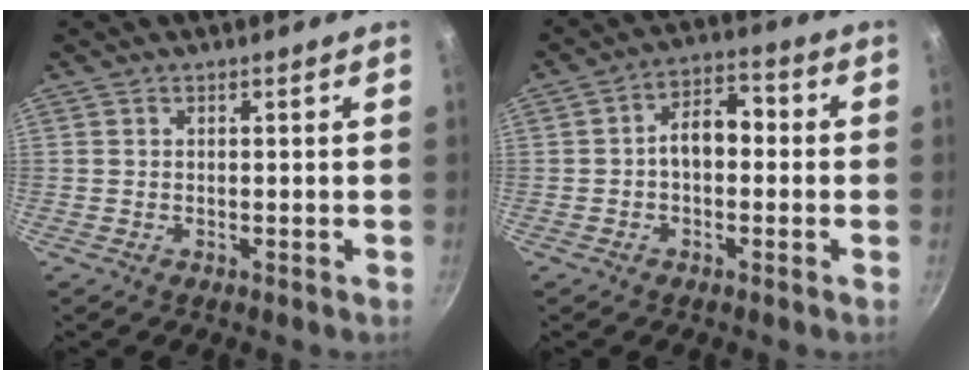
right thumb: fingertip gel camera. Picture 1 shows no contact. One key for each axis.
{"total": 7.4, "fx": -0.4, "fy": 4.9, "fz": 5.6, "tx": -0.057, "ty": 0.029, "tz": -0.020}